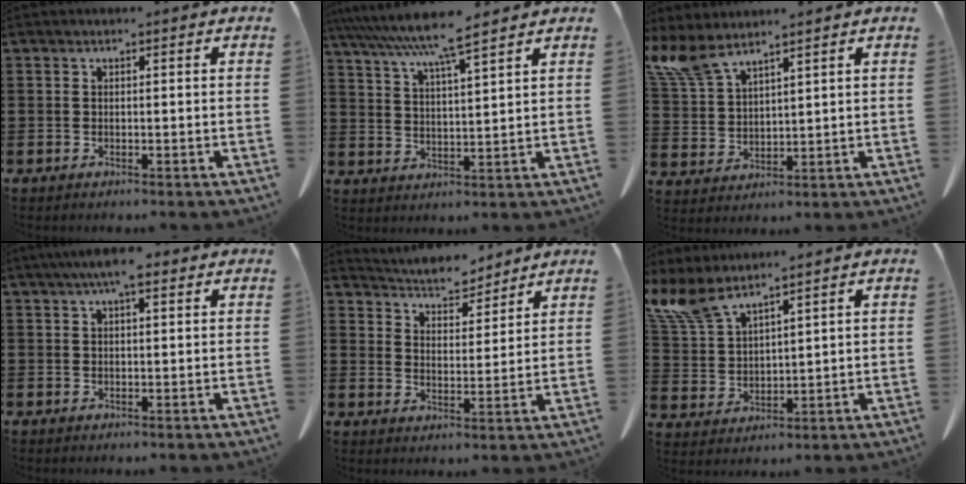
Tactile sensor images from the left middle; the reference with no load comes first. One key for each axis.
{"total": 7.3, "fx": 5.9, "fy": -0.5, "fz": 4.3, "tx": -0.102, "ty": -0.029, "tz": 0.098}
{"total": 7.4, "fx": 5.7, "fy": 1.9, "fz": 4.3, "tx": -0.115, "ty": -0.020, "tz": 0.103}
{"total": 4.7, "fx": 2.9, "fy": 1.2, "fz": 3.5, "tx": -0.066, "ty": 0.004, "tz": 0.049}
{"total": 5.6, "fx": 5.5, "fy": 0.8, "fz": 0.5, "tx": -0.035, "ty": -0.029, "tz": 0.098}
{"total": 8.2, "fx": 6.3, "fy": 2.2, "fz": 4.7, "tx": -0.125, "ty": -0.026, "tz": 0.115}